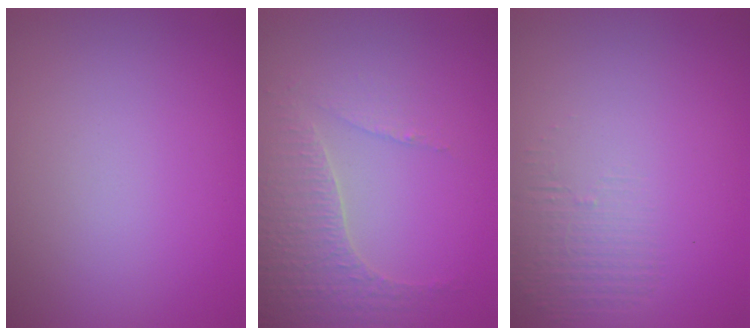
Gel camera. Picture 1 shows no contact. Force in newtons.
{"total": 4.3, "press": 3.0, "slide": 3.0}
{"total": 1.2, "press": 0.1, "slide": 1.2}